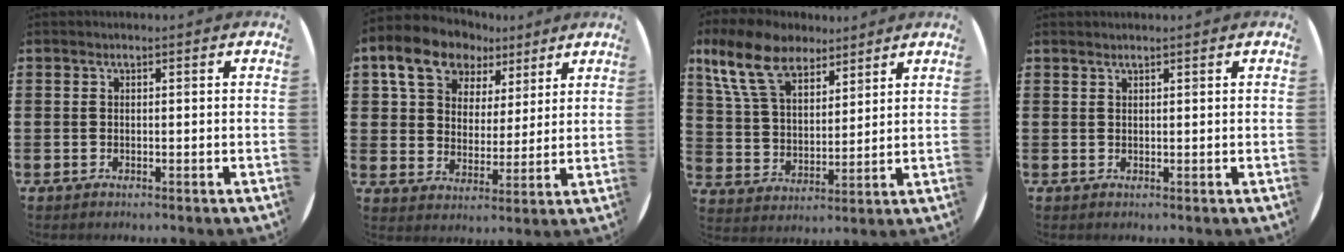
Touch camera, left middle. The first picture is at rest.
{"total": 10.0, "force": [7.2, 6.2, 3.2], "torque": [-0.087, -0.011, 0.135]}
{"total": 10.7, "force": [8.1, 4.9, 4.9], "torque": [-0.125, -0.007, 0.153]}
{"total": 0.6, "force": [0.6, -0.2, -0.2], "torque": [0.003, -0.001, 0.011]}